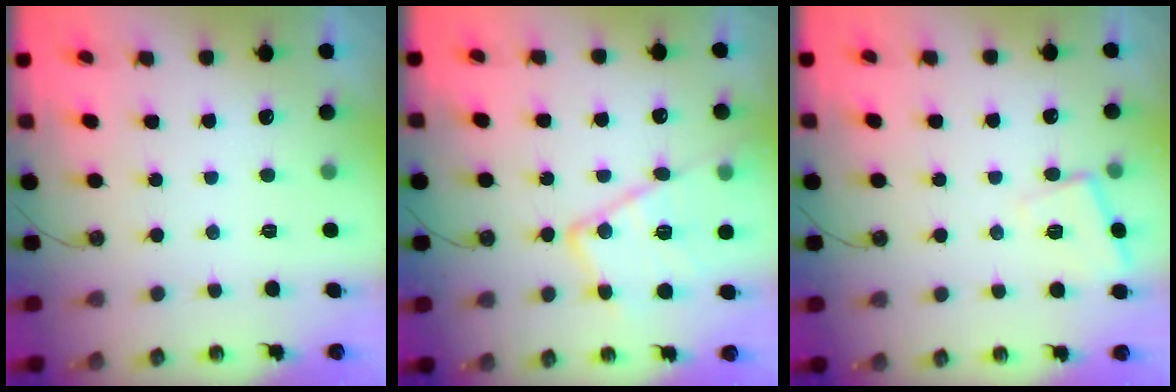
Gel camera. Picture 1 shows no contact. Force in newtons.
{"total": 16.8, "press": 16.8, "slide": 0.5}
{"total": 7.0, "press": 6.9, "slide": 1.0}